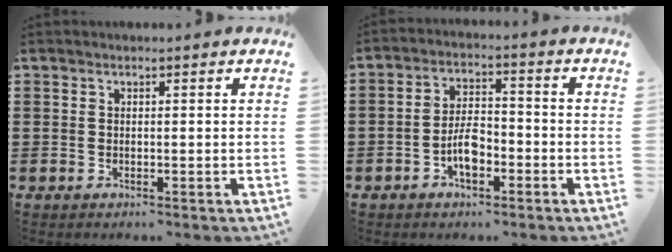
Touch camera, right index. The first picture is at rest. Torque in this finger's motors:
{"motor_torque": [2.14, 0.00, 0.61, 0.13]}